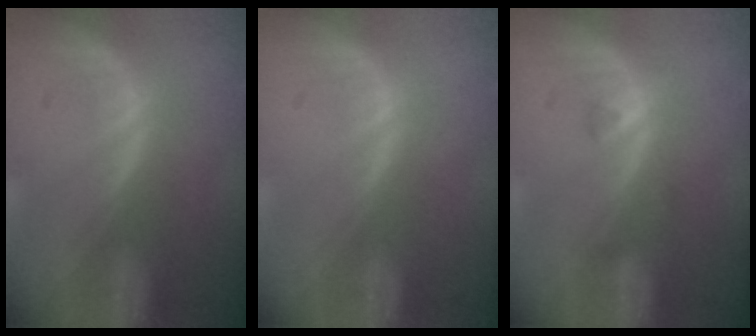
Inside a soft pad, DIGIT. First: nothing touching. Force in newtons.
{"total": 0.0}
{"total": 1.2, "press": 1.2, "slide": 0.1}